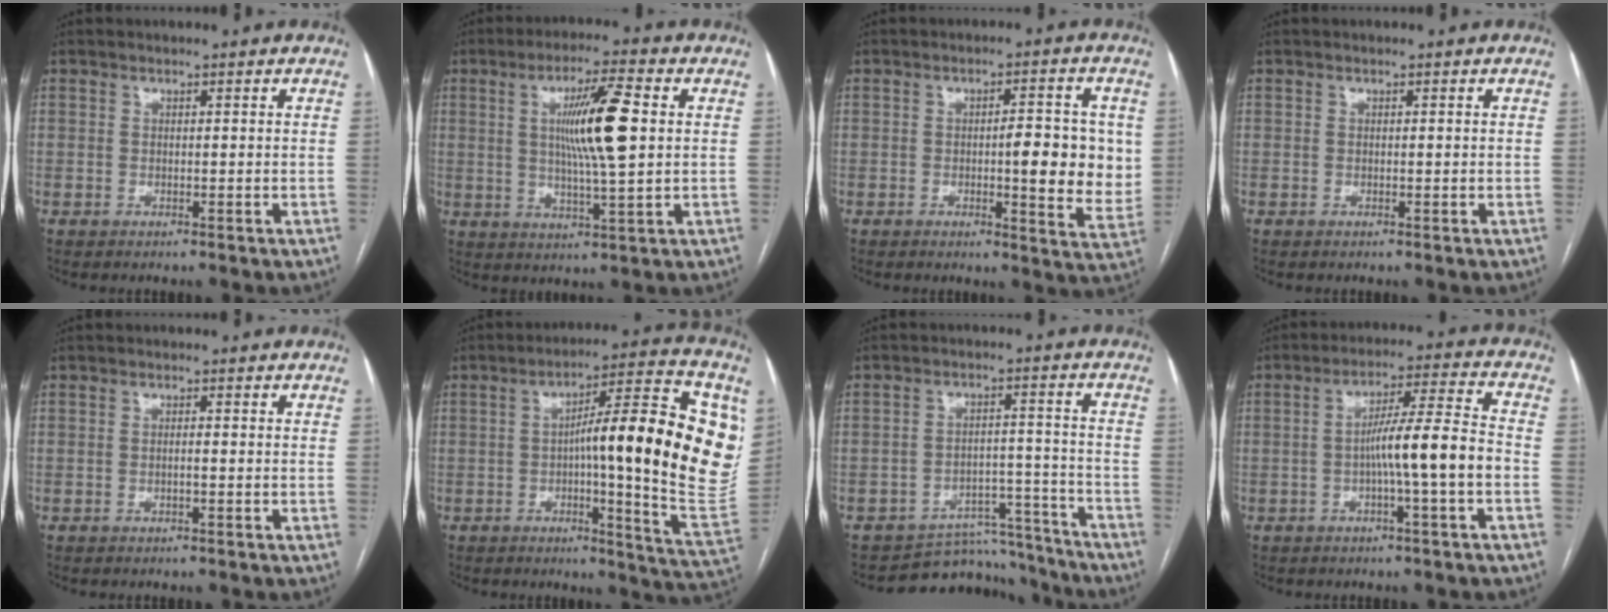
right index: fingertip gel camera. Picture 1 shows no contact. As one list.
[{"total": 11.2, "force": [1.9, 0.5, 11.0], "torque": [-0.195, -0.001, 0.034]}, {"total": 9.7, "force": [0.1, 2.3, 9.4], "torque": [-0.113, 0.003, 0.001]}, {"total": 0.6, "force": [-0.1, 0.0, 0.6], "torque": [-0.009, 0.000, 0.001]}, {"total": 0.8, "force": [-0.3, 0.0, 0.8], "torque": [-0.014, 0.002, -0.004]}, {"total": 22.1, "force": [3.3, 2.1, 21.7], "torque": [-0.235, 0.029, 0.041]}, {"total": 10.3, "force": [-9.6, 3.4, -0.8], "torque": [0.030, 0.051, -0.132]}, {"total": 9.3, "force": [-2.1, -0.6, 9.0], "torque": [-0.154, 0.015, -0.035]}]